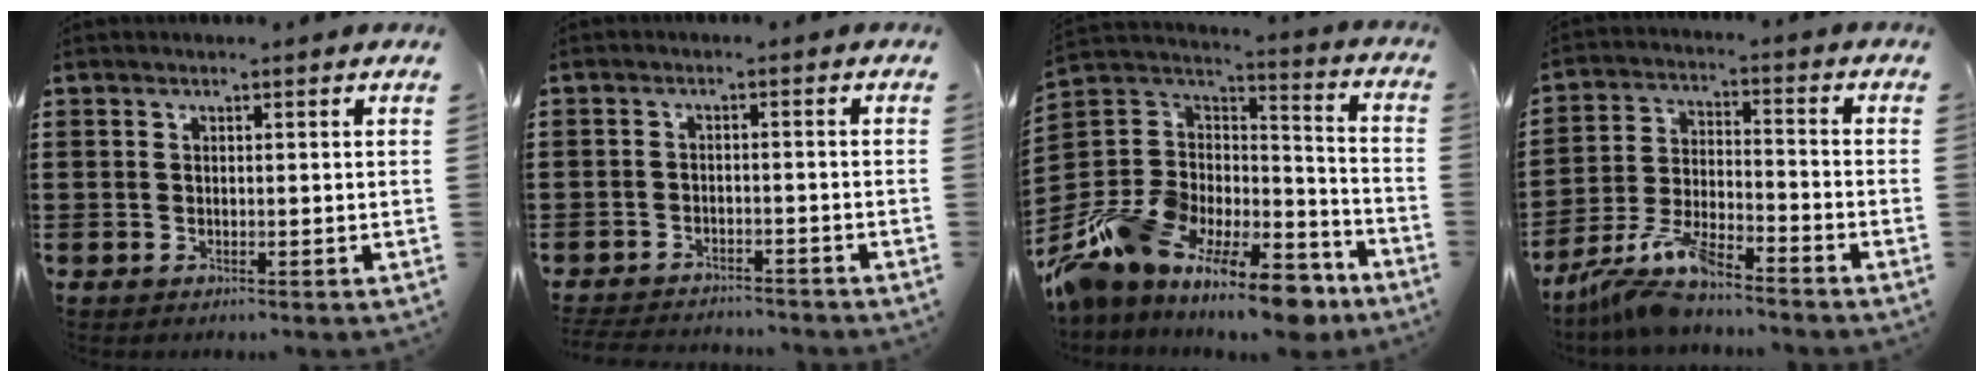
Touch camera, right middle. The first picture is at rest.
{"total": 3.1, "force": [-3.1, 0.4, -0.1], "torque": [-0.004, 0.000, -0.067]}
{"total": 14.6, "force": [-12.2, 5.8, 5.5], "torque": [-0.123, 0.035, -0.228]}
{"total": 11.0, "force": [-9.7, -0.1, 5.3], "torque": [-0.125, -0.008, -0.200]}